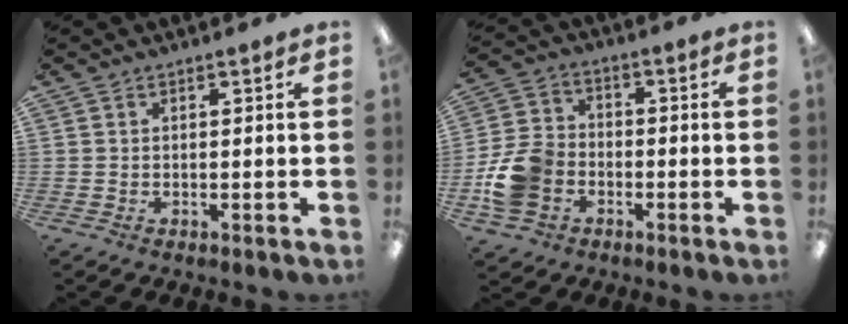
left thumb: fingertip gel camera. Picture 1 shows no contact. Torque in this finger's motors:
{"motor_torque": [-0.76, 1.54, 0.40, -0.34, 0.09]}